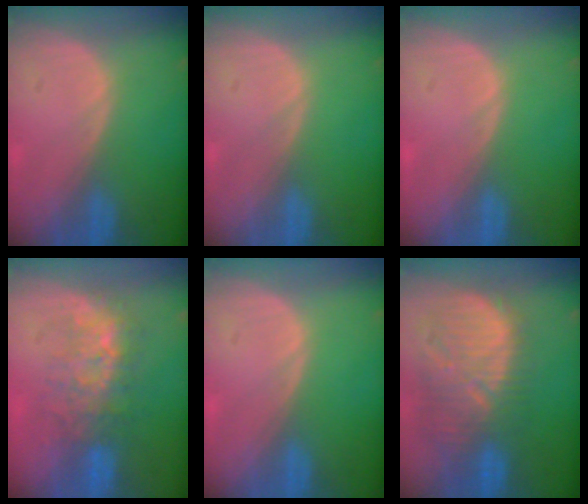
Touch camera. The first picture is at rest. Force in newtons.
{"total": 0.0}
{"total": 0.0}
{"total": 7.7, "press": 7.3, "slide": 2.3}
{"total": 0.0}
{"total": 12.2, "press": 11.3, "slide": 4.5}